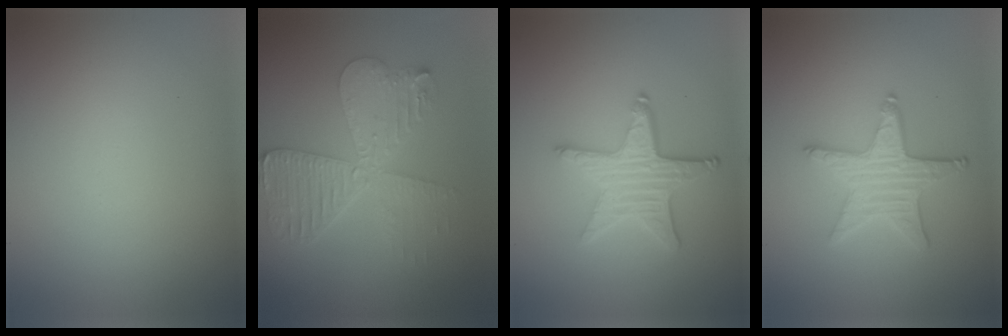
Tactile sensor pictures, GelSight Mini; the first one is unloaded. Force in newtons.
{"total": 5.7, "press": 5.6, "slide": 0.8}
{"total": 4.3, "press": 3.7, "slide": 2.3}
{"total": 4.0, "press": 3.6, "slide": 1.9}